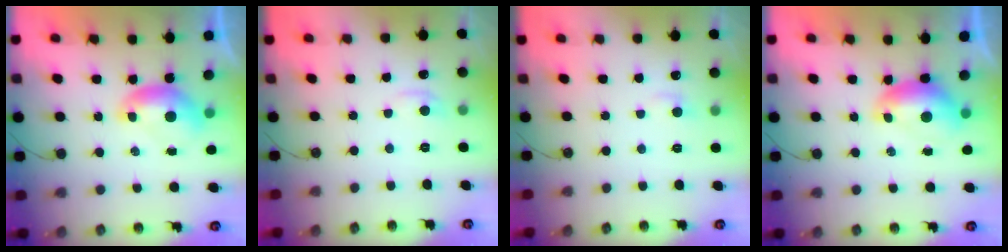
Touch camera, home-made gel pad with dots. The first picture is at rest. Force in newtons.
{"total": 1.0, "press": 0.8, "slide": 0.6}
{"total": 1.3, "press": 1.2, "slide": 0.5}
{"total": 0.0}